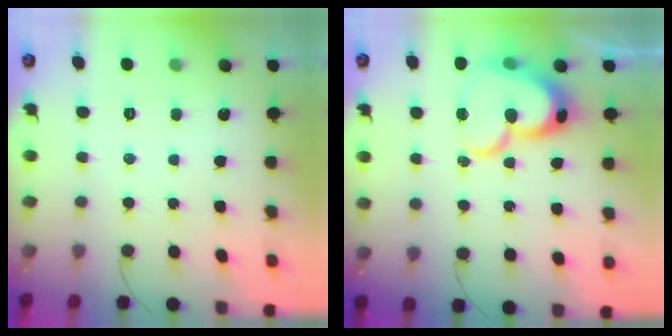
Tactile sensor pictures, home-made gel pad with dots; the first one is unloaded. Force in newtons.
{"total": 18.6, "press": 18.6, "slide": 1.4}